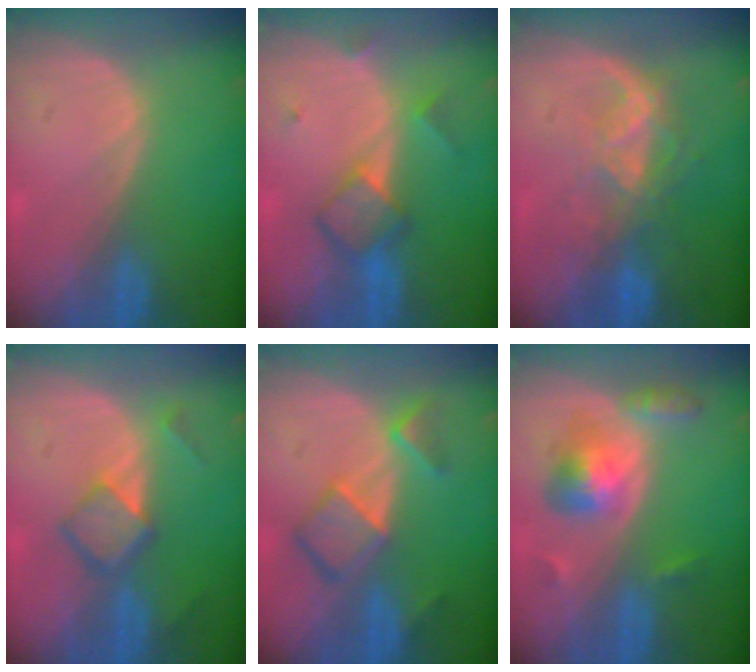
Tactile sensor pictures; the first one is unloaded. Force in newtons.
{"total": 5.5, "press": 5.4, "slide": 1.0}
{"total": 6.5, "press": 5.9, "slide": 2.7}
{"total": 5.5, "press": 4.8, "slide": 2.8}
{"total": 7.2, "press": 6.2, "slide": 3.7}
{"total": 5.8, "press": 5.8, "slide": 0.2}